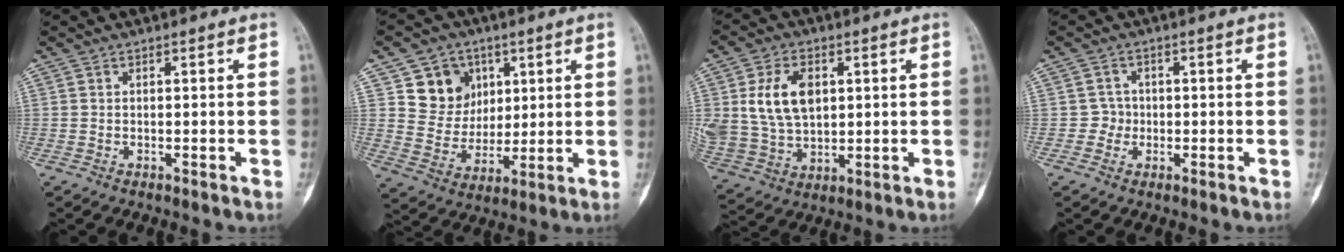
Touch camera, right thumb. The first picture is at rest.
{"total": 10.9, "force": [4.7, 9.3, 3.2], "torque": [-0.013, -0.020, 0.089]}
{"total": 12.8, "force": [3.0, 8.6, 9.1], "torque": [-0.160, -0.005, 0.067]}
{"total": 2.2, "force": [-0.4, 2.2, 0.1], "torque": [0.017, 0.010, -0.015]}